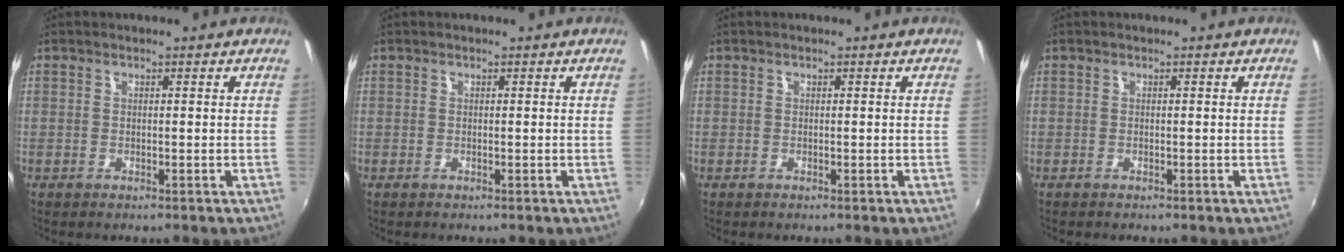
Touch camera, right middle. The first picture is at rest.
{"total": 0.0}
{"total": 0.0}
{"total": 0.0}